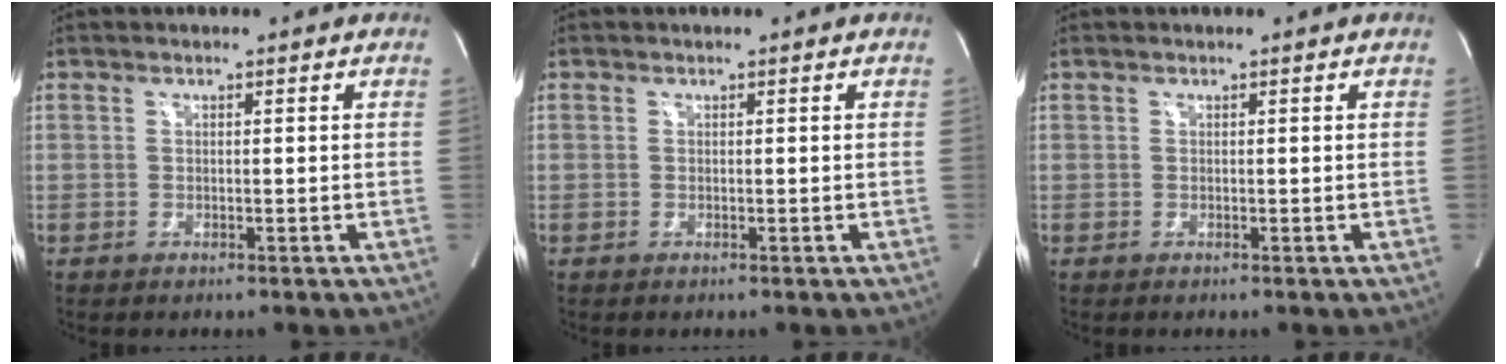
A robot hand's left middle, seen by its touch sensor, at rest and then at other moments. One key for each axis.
{"total": 0.0}
{"total": 0.0}